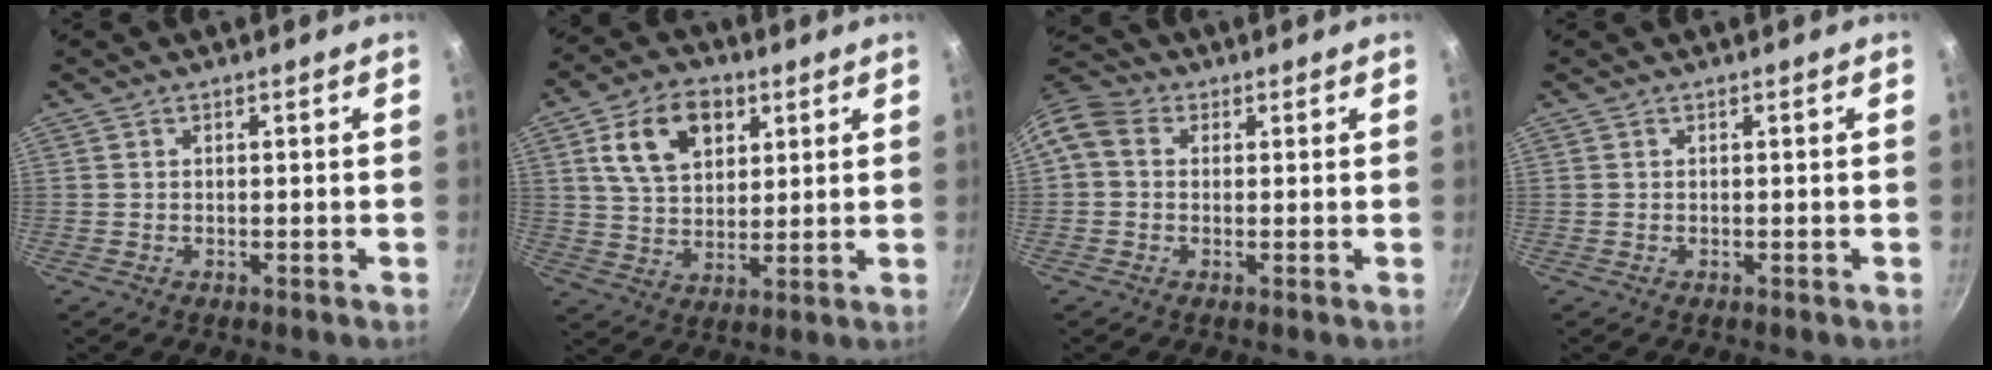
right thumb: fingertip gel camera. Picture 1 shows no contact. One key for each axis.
{"total": 12.9, "fx": 5.0, "fy": 8.5, "fz": 8.3, "tx": -0.119, "ty": -0.008, "tz": 0.085}
{"total": 6.7, "fx": 1.0, "fy": 5.5, "fz": 3.7, "tx": -0.068, "ty": 0.016, "tz": 0.001}
{"total": 0.0}